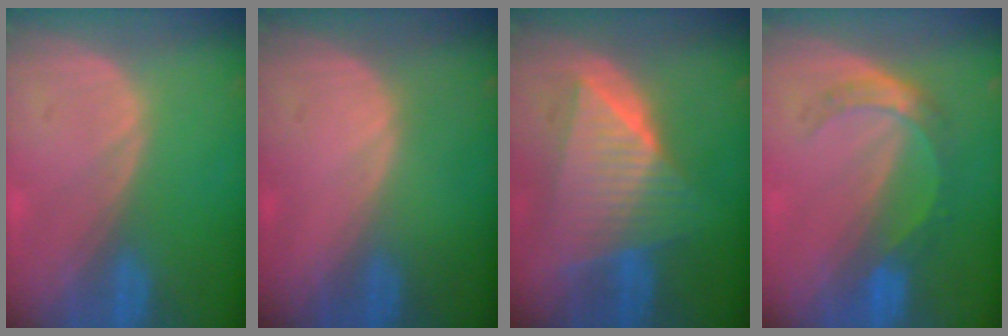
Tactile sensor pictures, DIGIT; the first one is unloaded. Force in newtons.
{"total": 0.6, "press": 0.1, "slide": 0.6}
{"total": 9.6, "press": 9.5, "slide": 0.6}
{"total": 5.4, "press": 4.7, "slide": 2.5}